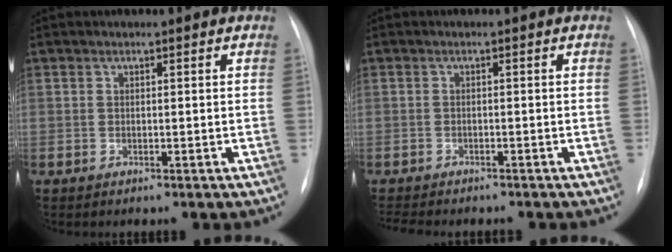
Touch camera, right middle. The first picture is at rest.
{"total": 7.4, "force": [-6.4, 1.9, 3.0], "torque": [-0.046, -0.003, -0.089]}